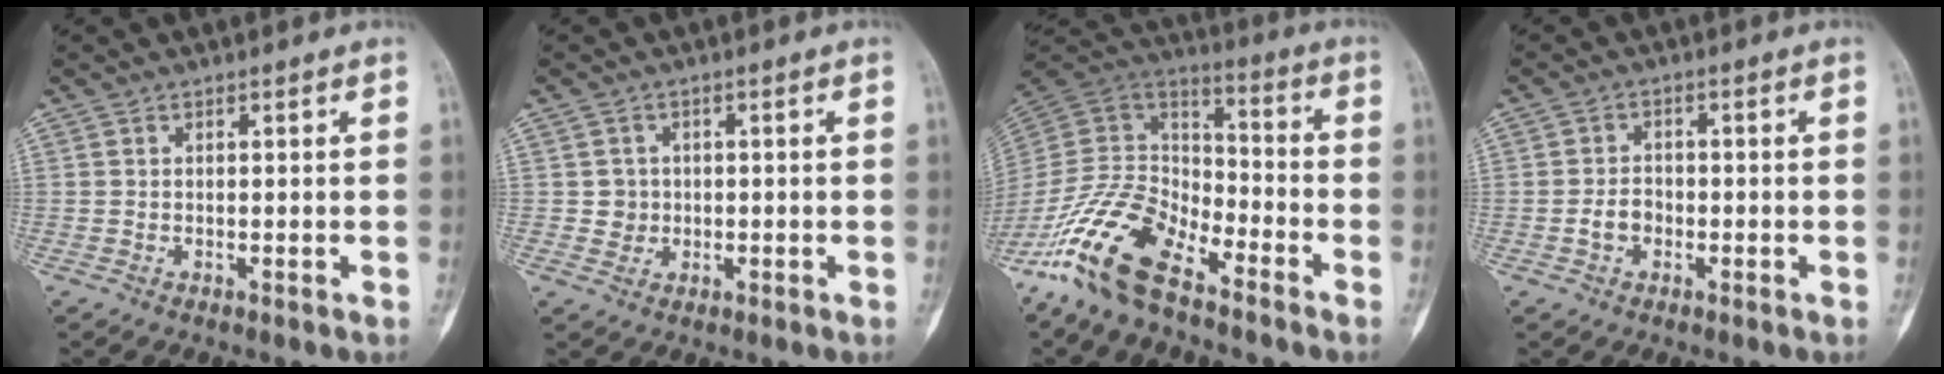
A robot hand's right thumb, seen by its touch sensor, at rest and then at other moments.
{"total": 2.7, "force": [-0.1, 2.7, 0.4], "torque": [0.012, 0.007, -0.001]}
{"total": 16.9, "force": [-11.6, 7.1, 10.1], "torque": [-0.185, 0.072, -0.227]}
{"total": 3.1, "force": [-1.1, 2.4, 1.7], "torque": [-0.021, 0.012, -0.022]}